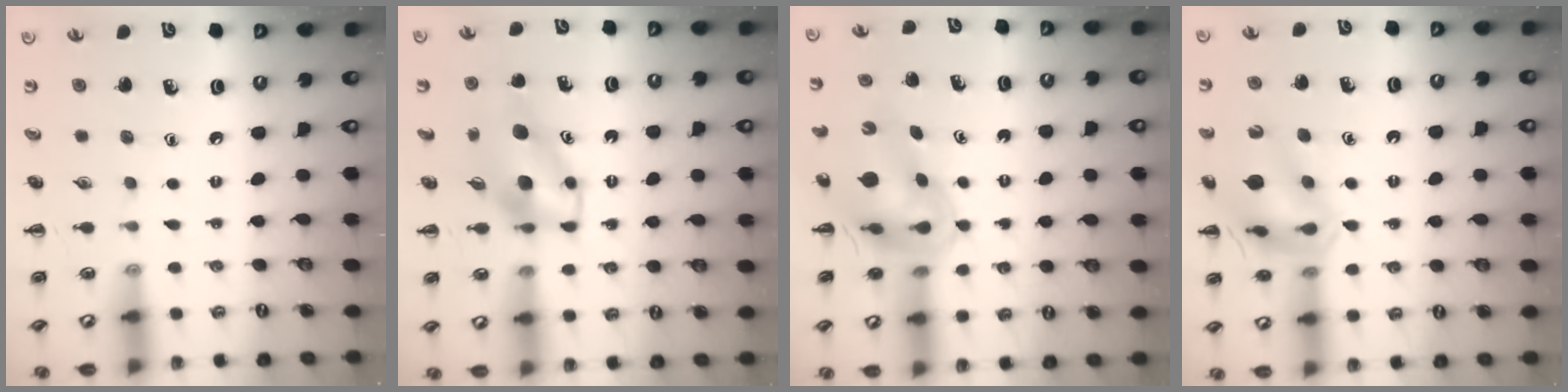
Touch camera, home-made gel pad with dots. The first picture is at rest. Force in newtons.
{"total": 6.1, "press": 6.0, "slide": 1.1}
{"total": 8.7, "press": 8.2, "slide": 2.9}
{"total": 15.7, "press": 15.5, "slide": 2.3}